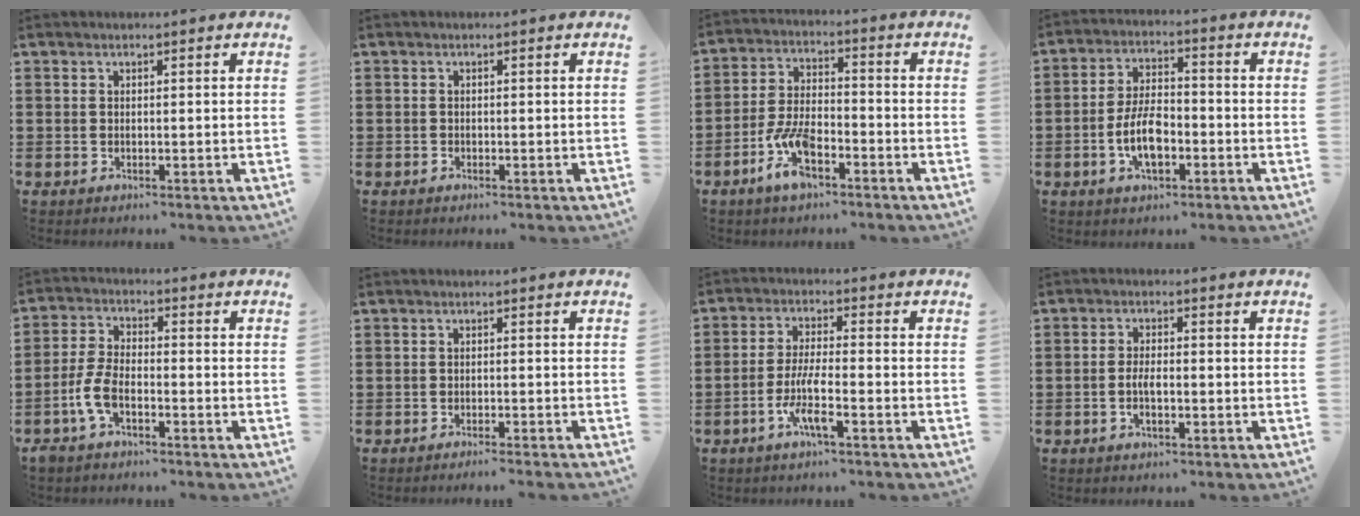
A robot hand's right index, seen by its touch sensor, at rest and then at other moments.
{"total": 0.0}
{"total": 7.8, "force": [-4.1, 3.2, 5.8], "torque": [-0.143, -0.005, -0.080]}
{"total": 7.6, "force": [-2.4, 3.5, 6.3], "torque": [-0.141, 0.000, -0.049]}
{"total": 5.7, "force": [-2.9, 2.2, 4.4], "torque": [-0.119, -0.008, -0.063]}
{"total": 1.3, "force": [-1.2, -0.5, 0.3], "torque": [-0.006, -0.001, -0.022]}
{"total": 6.0, "force": [-2.9, 0.8, 5.2], "torque": [-0.119, -0.012, -0.061]}
{"total": 3.0, "force": [-0.9, 1.1, 2.6], "torque": [-0.055, 0.001, -0.018]}